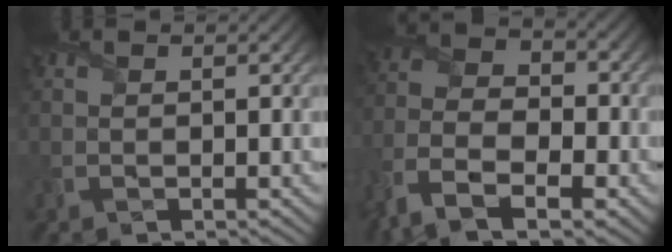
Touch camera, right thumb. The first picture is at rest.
{"total": 11.1, "force": [-6.8, 6.0, 6.4], "torque": [-0.154, -0.030, -0.144]}